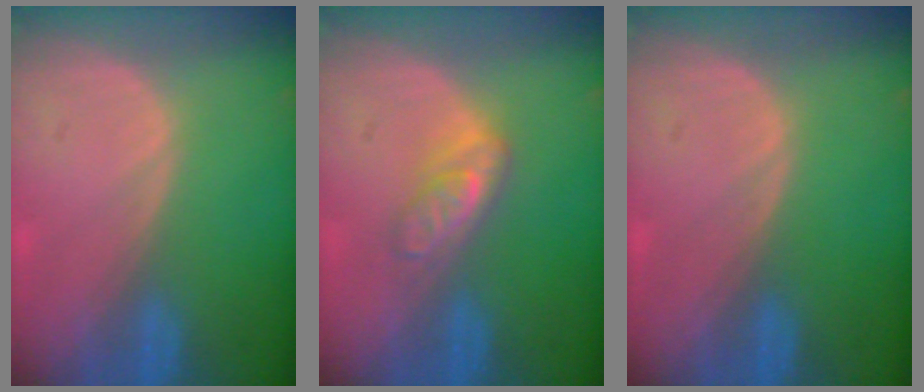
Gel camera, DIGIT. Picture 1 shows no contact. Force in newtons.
{"total": 4.7, "press": 4.1, "slide": 2.2}
{"total": 0.0}